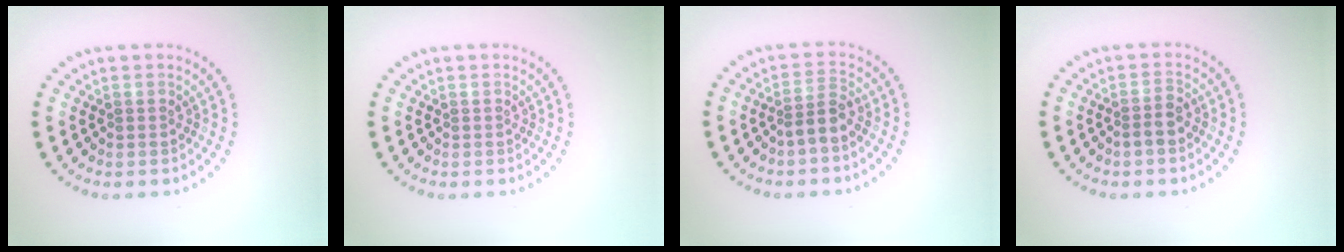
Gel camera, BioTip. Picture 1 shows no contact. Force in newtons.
{"total": 0.0}
{"total": 2.2, "press": 1.7, "slide": 1.4}
{"total": 1.8, "press": 1.6, "slide": 0.8}